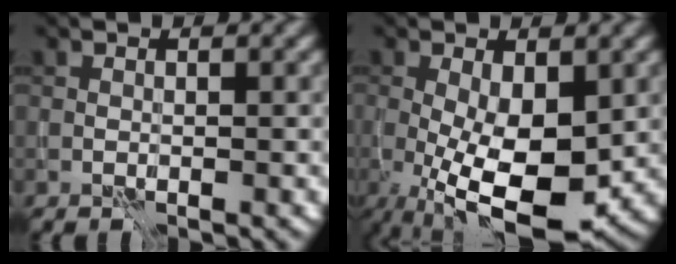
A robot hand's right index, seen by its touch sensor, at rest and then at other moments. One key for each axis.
{"total": 9.6, "fx": -2.1, "fy": 4.1, "fz": 8.5, "tx": -0.149, "ty": -0.018, "tz": -0.034}